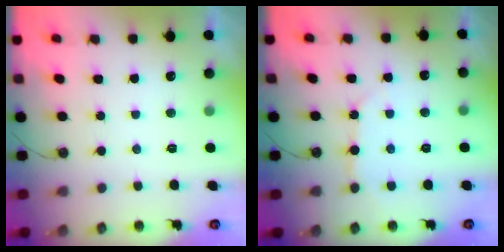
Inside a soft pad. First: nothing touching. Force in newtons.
{"total": 6.2, "press": 6.2, "slide": 0.5}